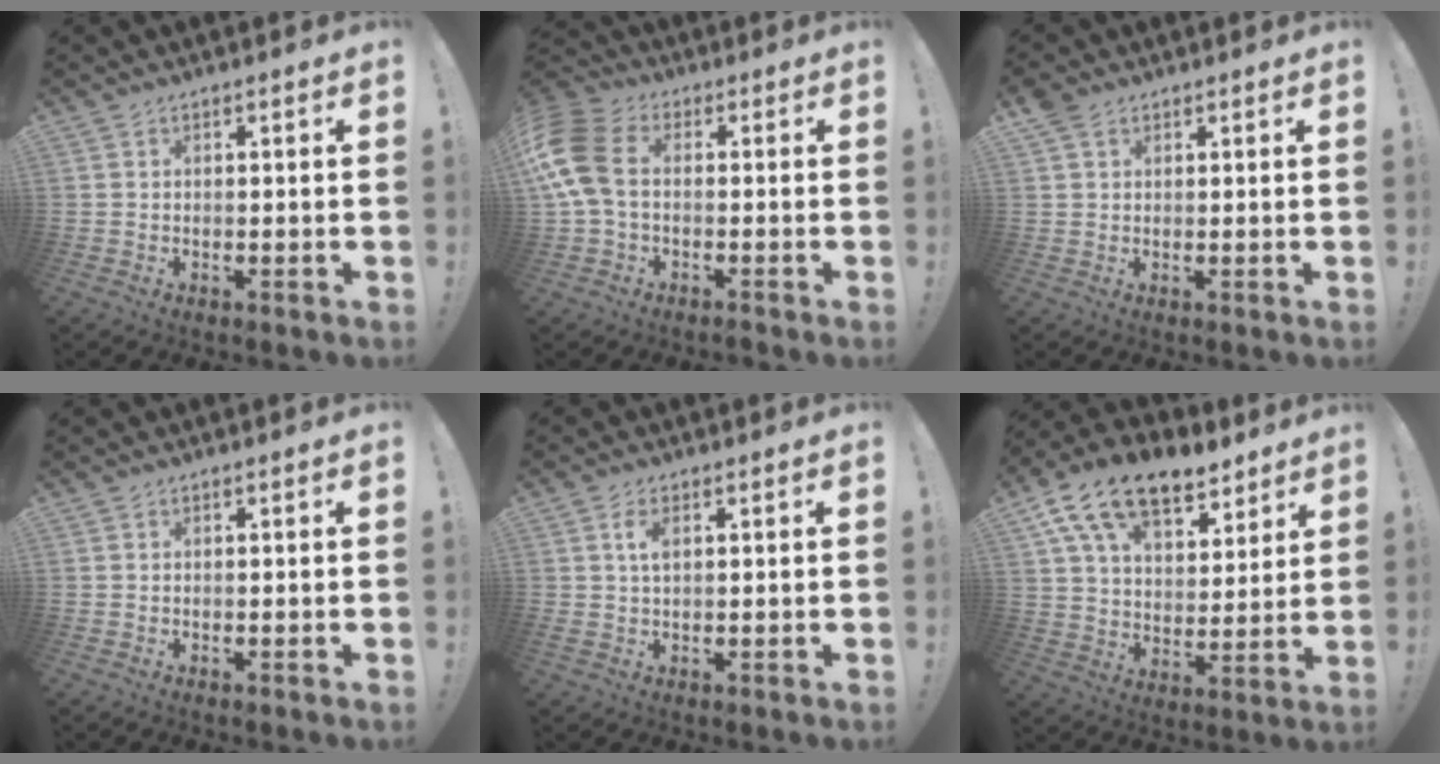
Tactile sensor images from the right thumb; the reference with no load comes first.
{"total": 12.6, "force": [0.1, 7.9, 9.8], "torque": [-0.216, 0.014, 0.005]}
{"total": 3.1, "force": [2.0, 1.9, 1.4], "torque": [-0.023, -0.005, 0.039]}
{"total": 0.0}
{"total": 3.6, "force": [1.2, 1.5, 3.0], "torque": [-0.051, -0.003, 0.018]}
{"total": 17.1, "force": [11.1, 9.0, 9.4], "torque": [-0.161, -0.066, 0.204]}